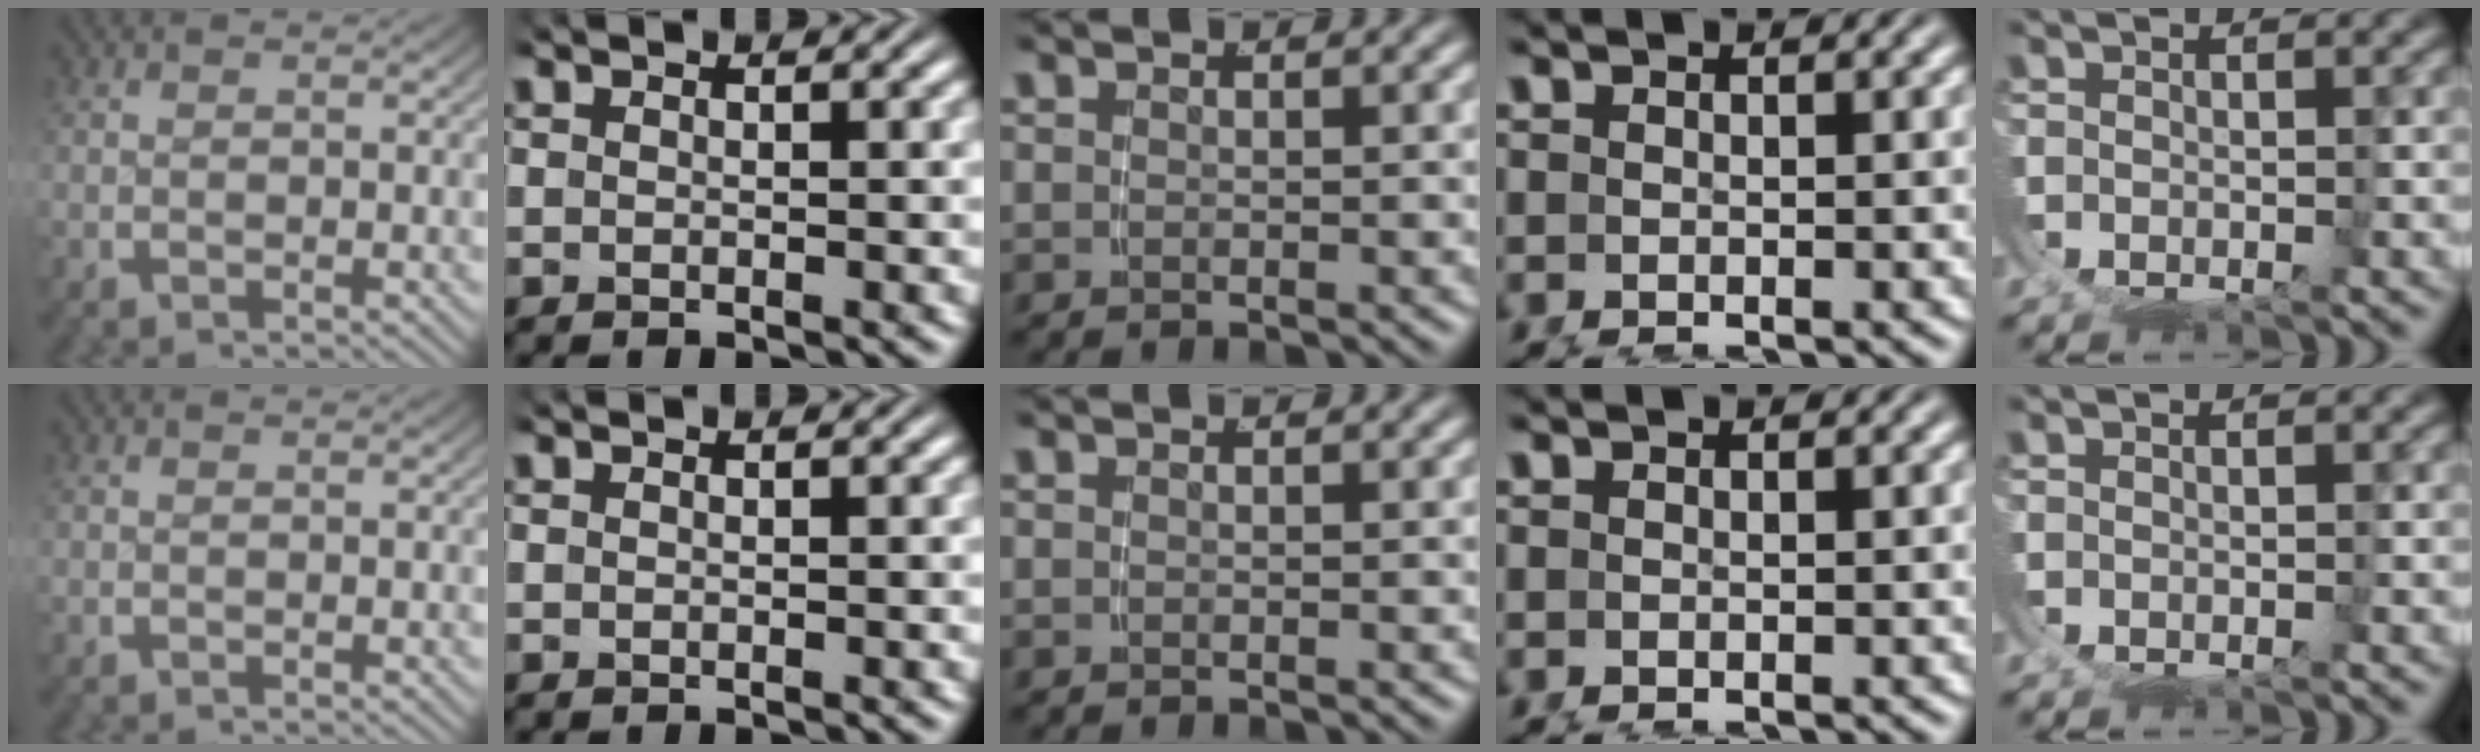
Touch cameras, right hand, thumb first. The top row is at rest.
{}